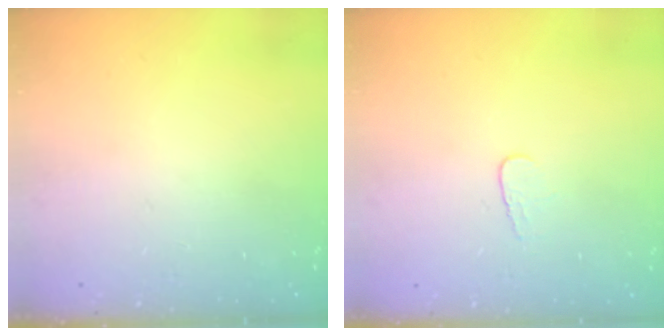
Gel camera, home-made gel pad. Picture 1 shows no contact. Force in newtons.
{"total": 3.6, "press": 3.5, "slide": 0.4}